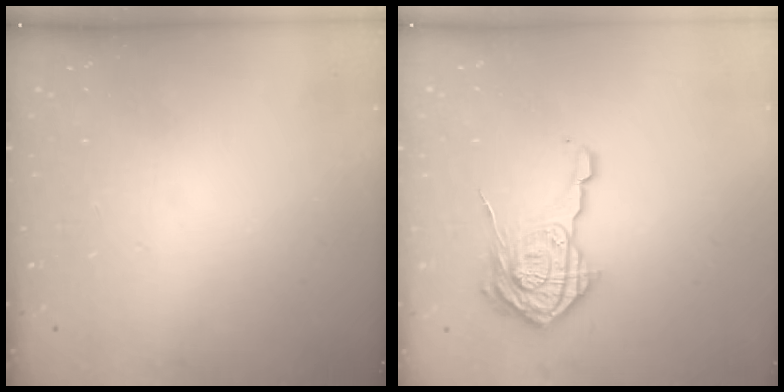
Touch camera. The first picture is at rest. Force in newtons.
{"total": 15.0, "press": 15.0, "slide": 0.6}